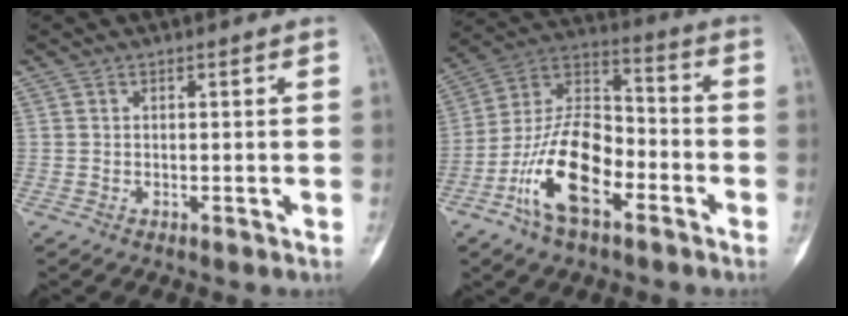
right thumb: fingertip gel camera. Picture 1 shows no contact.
{"total": 17.1, "force": [-7.2, 8.7, 12.9], "torque": [-0.222, 0.058, -0.137]}